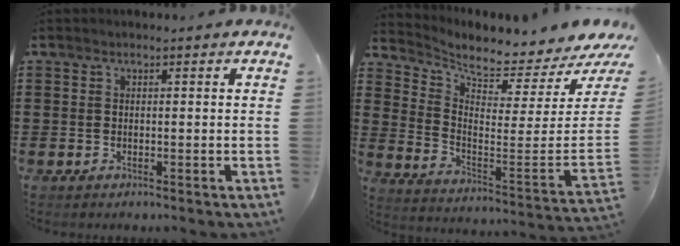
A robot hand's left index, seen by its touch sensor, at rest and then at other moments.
{"total": 4.2, "force": [3.7, 0.0, 1.8], "torque": [-0.054, -0.065, 0.057]}